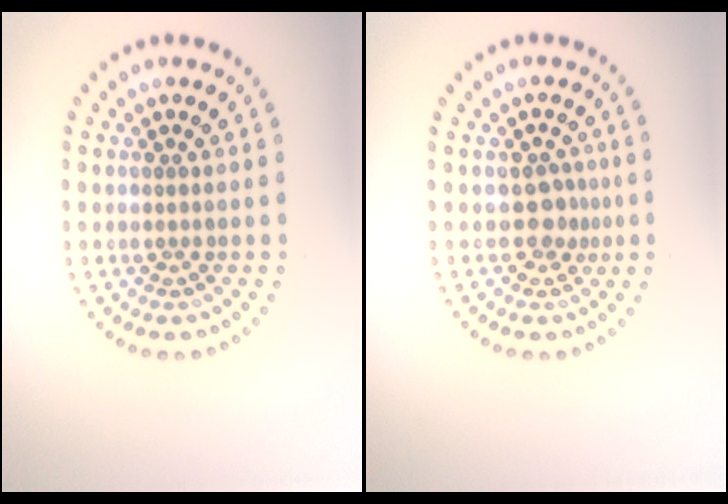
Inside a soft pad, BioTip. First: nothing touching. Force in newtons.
{"total": 2.0, "press": 1.6, "slide": 1.2}